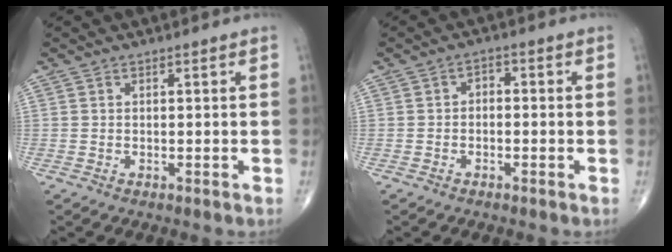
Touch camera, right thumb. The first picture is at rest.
{"total": 1.9, "force": [-0.6, 1.3, 1.2], "torque": [-0.011, 0.017, -0.016]}